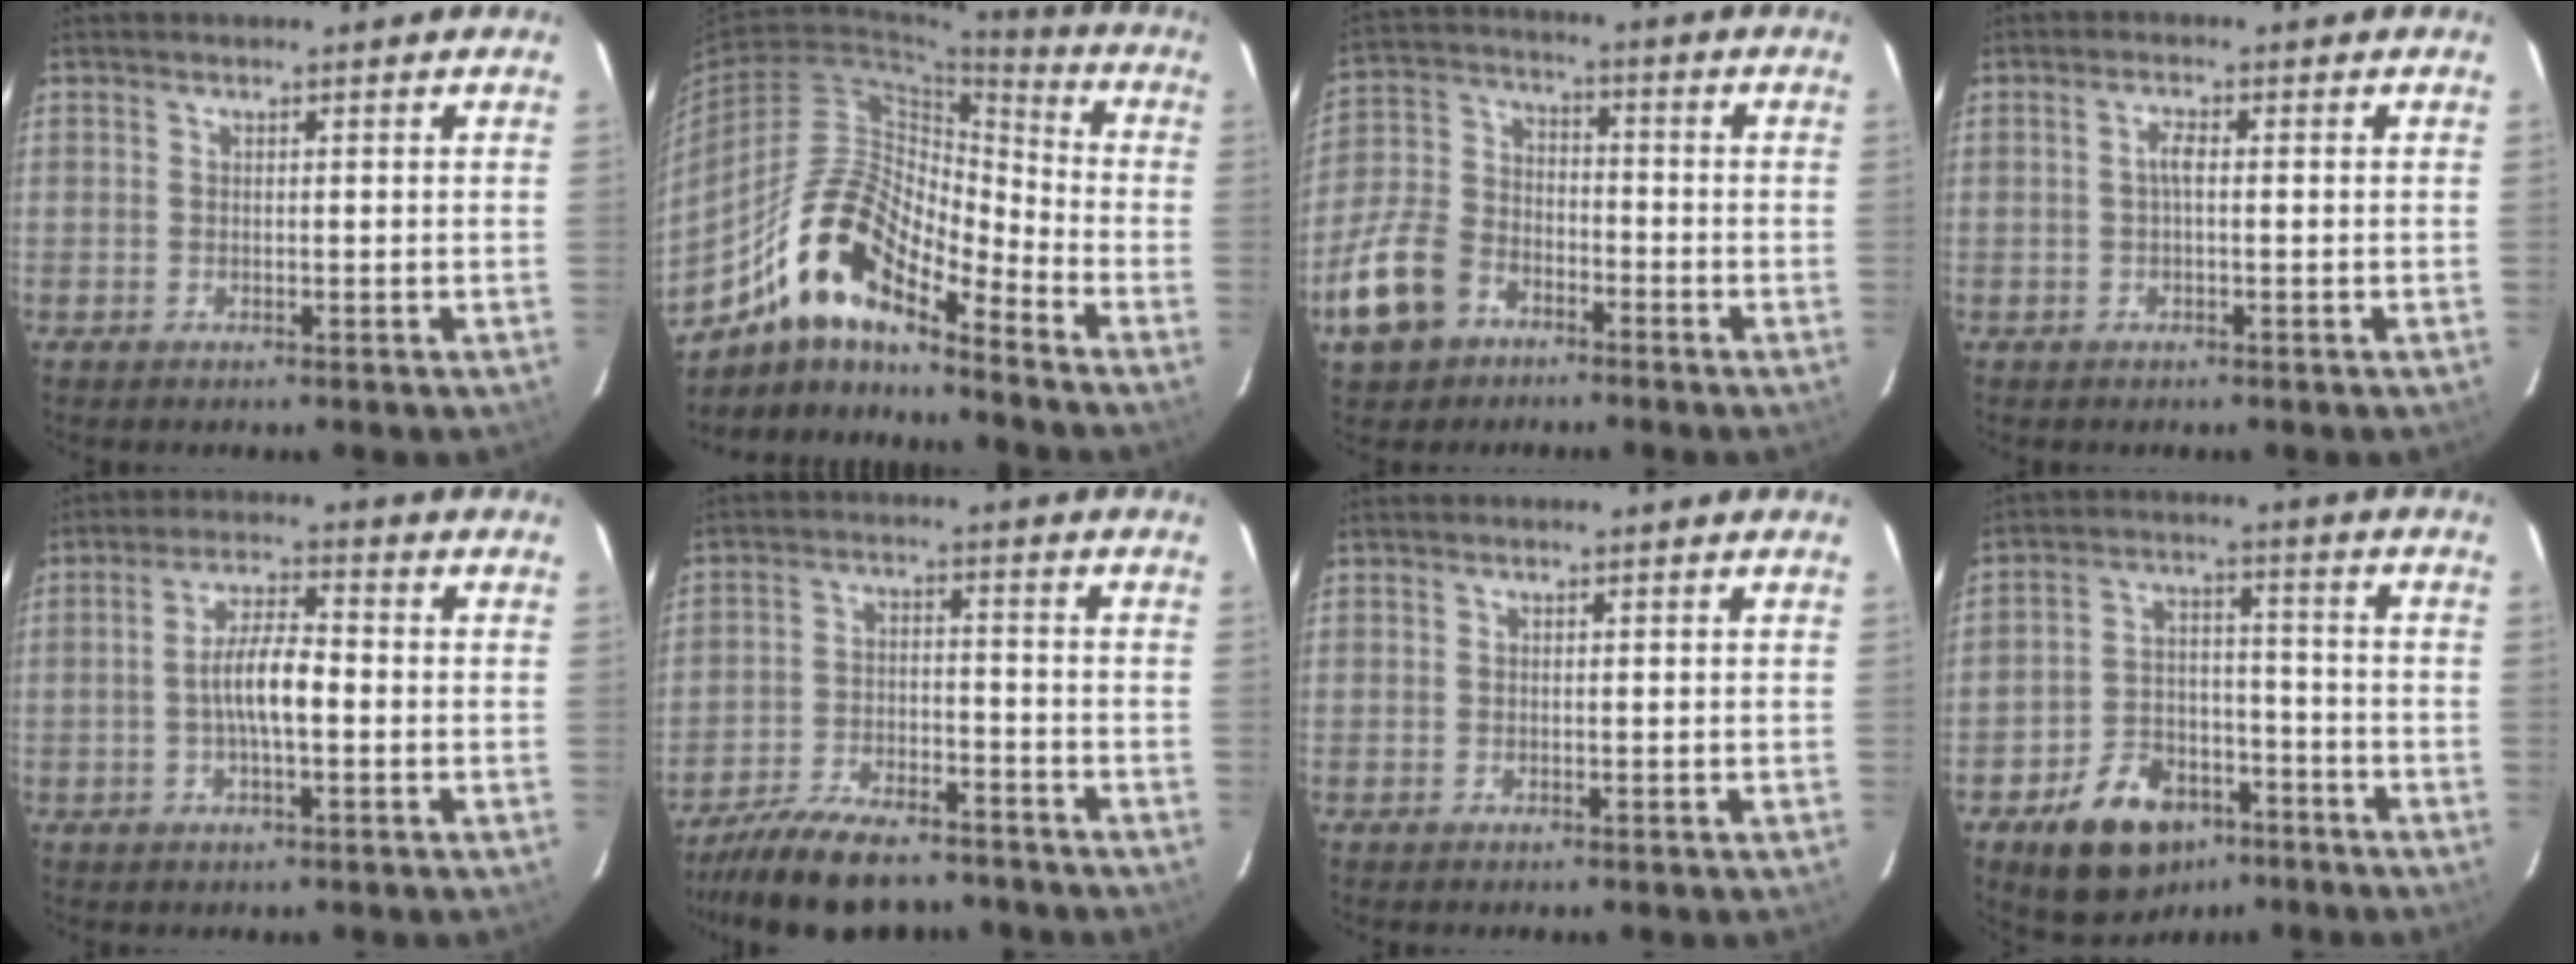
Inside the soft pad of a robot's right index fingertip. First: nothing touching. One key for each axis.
{"total": 15.5, "fx": -11.2, "fy": 4.6, "fz": 9.7, "tx": -0.177, "ty": 0.009, "tz": -0.218}
{"total": 13.5, "fx": -7.5, "fy": 9.3, "fz": 6.4, "tx": -0.168, "ty": 0.023, "tz": -0.130}
{"total": 1.7, "fx": -0.1, "fy": 0.4, "fz": 1.6, "tx": -0.033, "ty": 0.007, "tz": -0.004}
{"total": 6.6, "fx": -1.2, "fy": 1.7, "fz": 6.2, "tx": -0.118, "ty": 0.009, "tz": -0.020}
{"total": 16.4, "fx": -13.8, "fy": 5.6, "fz": 6.9, "tx": -0.149, "ty": -0.005, "tz": -0.211}
{"total": 0.0}
{"total": 14.2, "fx": -8.7, "fy": 9.0, "fz": 6.7, "tx": -0.141, "ty": 0.021, "tz": -0.120}